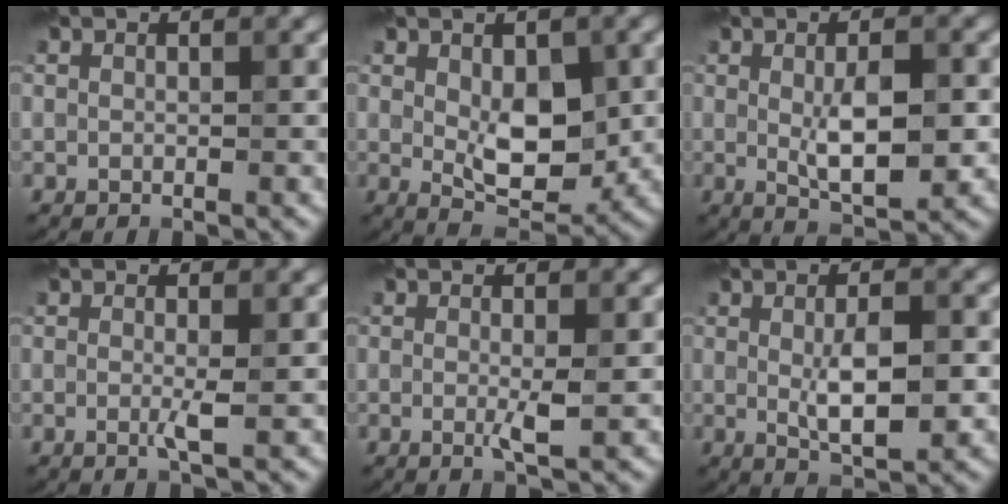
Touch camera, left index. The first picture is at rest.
{"total": 6.1, "force": [0.3, 3.5, 5.1], "torque": [-0.087, -0.012, 0.012]}
{"total": 5.3, "force": [-0.1, 1.9, 4.9], "torque": [-0.087, -0.007, 0.001]}
{"total": 1.3, "force": [-0.3, -0.1, 1.2], "torque": [-0.026, -0.007, -0.007]}
{"total": 1.6, "force": [-0.3, 0.0, 1.6], "torque": [-0.030, -0.008, -0.007]}
{"total": 4.8, "force": [-0.3, 1.7, 4.5], "torque": [-0.082, -0.005, -0.002]}